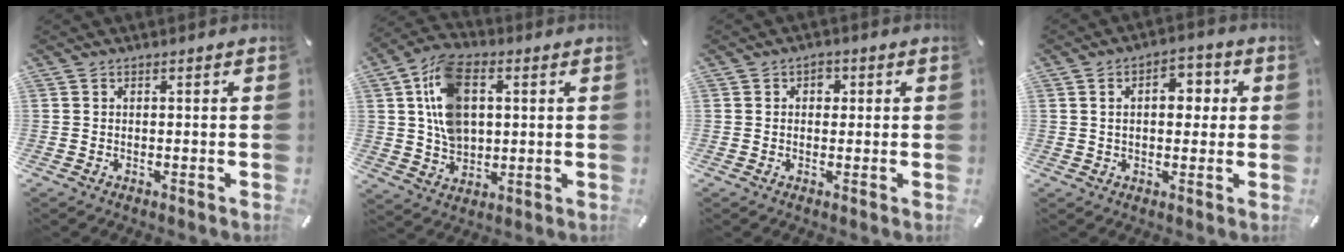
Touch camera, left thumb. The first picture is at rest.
{"total": 13.6, "force": [3.0, 9.6, 9.2], "torque": [-0.191, 0.012, 0.056]}
{"total": 2.4, "force": [0.3, 2.0, 1.2], "torque": [-0.003, -0.001, -0.004]}
{"total": 7.2, "force": [1.1, 4.8, 5.2], "torque": [-0.069, 0.001, 0.007]}